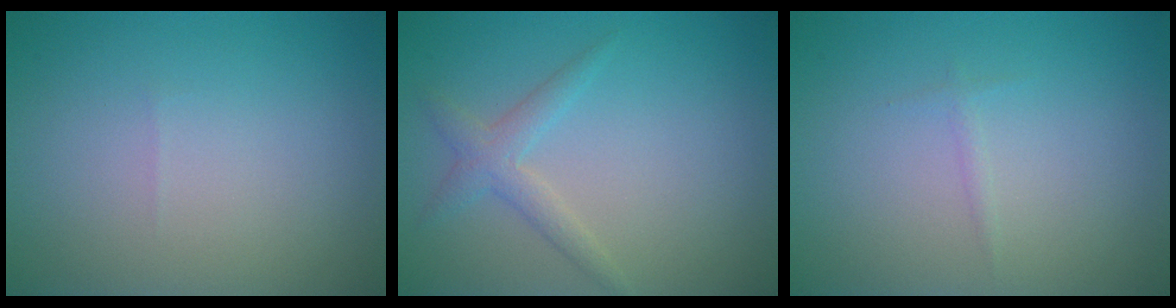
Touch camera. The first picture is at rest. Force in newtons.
{"total": 2.0, "press": 2.0, "slide": 0.1}
{"total": 0.5, "press": 0.5, "slide": 0.1}